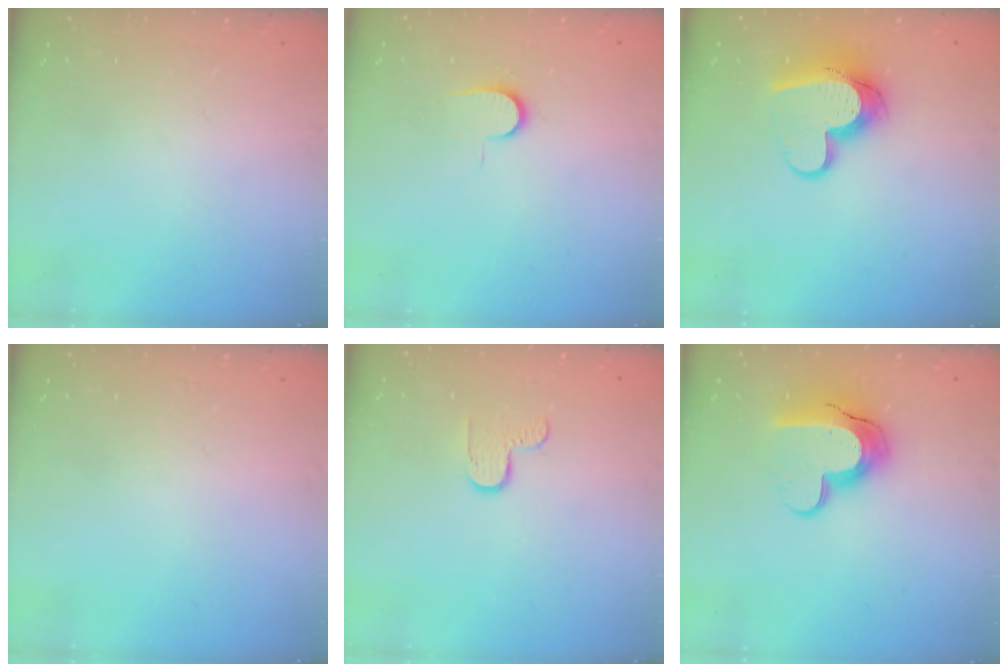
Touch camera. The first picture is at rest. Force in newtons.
{"total": 6.4, "press": 6.3, "slide": 0.7}
{"total": 12.7, "press": 12.7, "slide": 1.4}
{"total": 0.0}
{"total": 4.7, "press": 4.7, "slide": 0.4}
{"total": 14.0, "press": 14.0, "slide": 1.0}